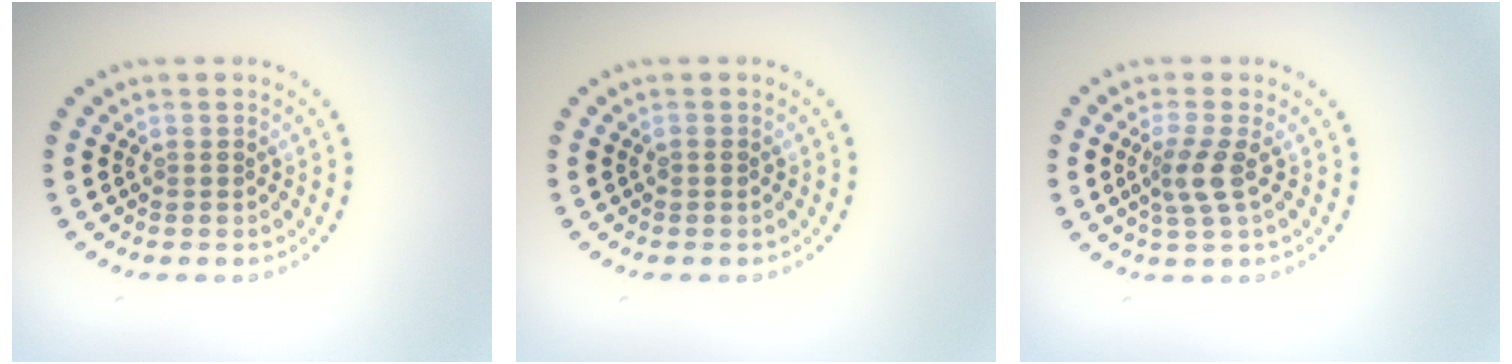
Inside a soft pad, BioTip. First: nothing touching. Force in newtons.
{"total": 0.5, "press": 0.5, "slide": 0.2}
{"total": 2.4, "press": 1.9, "slide": 1.5}